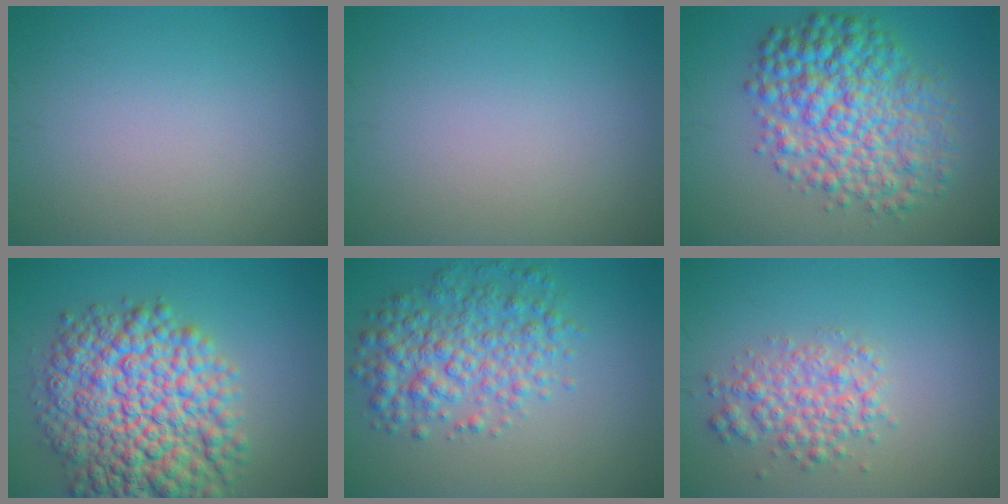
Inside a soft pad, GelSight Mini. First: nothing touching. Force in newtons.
{"total": 0.0}
{"total": 8.4, "press": 8.4, "slide": 0.1}
{"total": 12.1, "press": 12.1, "slide": 0.3}
{"total": 5.5, "press": 5.5, "slide": 0.1}
{"total": 3.4, "press": 3.4, "slide": 0.1}